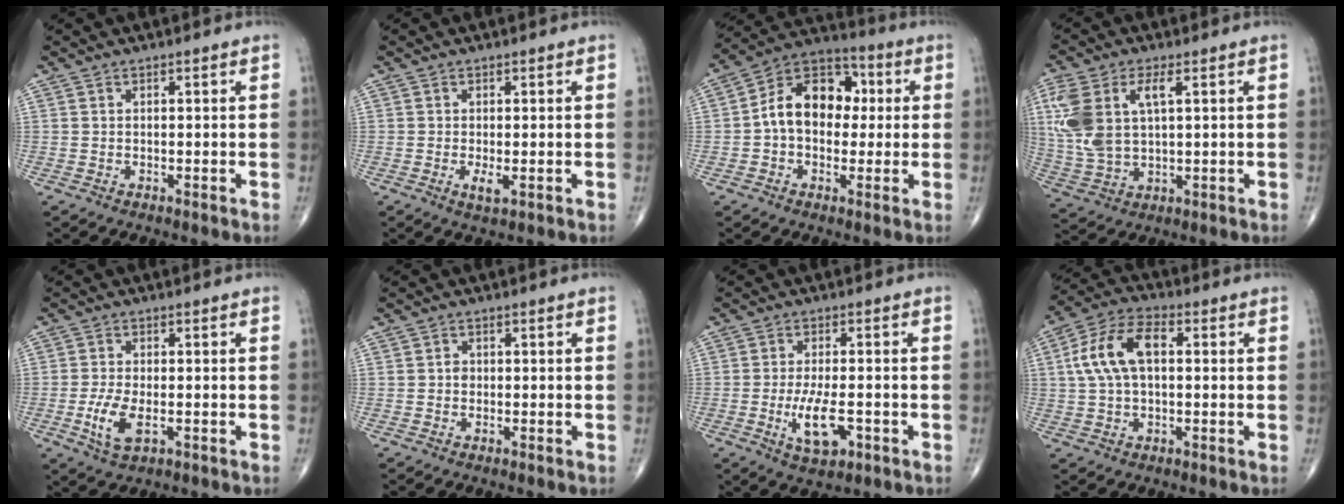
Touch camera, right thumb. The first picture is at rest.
{"total": 2.3, "force": [-0.5, 0.8, 2.1], "torque": [-0.042, -0.007, -0.009]}
{"total": 13.9, "force": [0.8, 9.9, 9.8], "torque": [-0.126, 0.034, -0.001]}
{"total": 13.6, "force": [3.5, 6.9, 11.2], "torque": [-0.262, 0.005, 0.077]}
{"total": 5.8, "force": [-1.6, 2.6, 4.9], "torque": [-0.102, -0.003, -0.027]}
{"total": 1.1, "force": [-0.1, 1.0, 0.5], "torque": [-0.004, 0.003, -0.002]}
{"total": 7.3, "force": [-2.2, 2.9, 6.3], "torque": [-0.110, -0.002, -0.033]}
{"total": 11.2, "force": [1.6, 6.1, 9.2], "torque": [-0.185, 0.030, 0.025]}